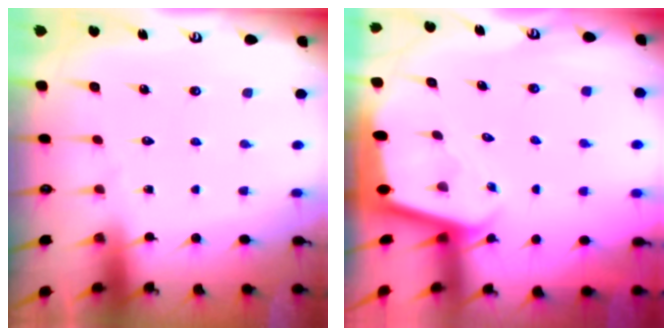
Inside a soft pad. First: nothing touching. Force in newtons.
{"total": 1.9, "press": 1.9, "slide": 0.1}